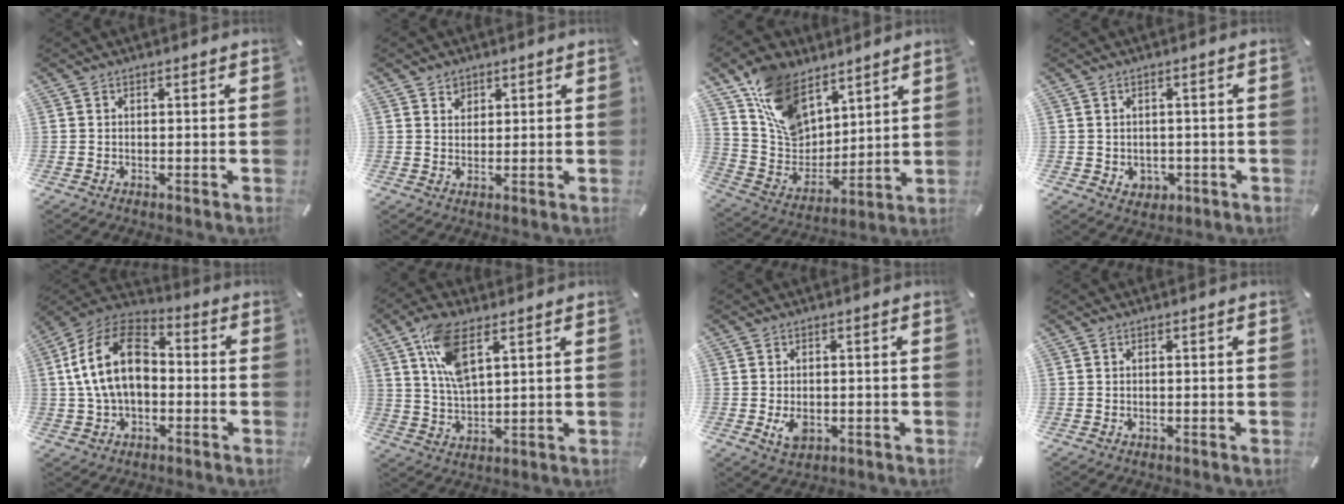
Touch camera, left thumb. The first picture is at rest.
{"total": 2.8, "force": [1.5, 2.3, 0.1], "torque": [0.009, -0.004, 0.025]}
{"total": 15.5, "force": [9.6, 10.0, 6.8], "torque": [-0.146, -0.050, 0.193]}
{"total": 3.0, "force": [-0.2, 2.9, 0.8], "torque": [-0.002, -0.003, -0.006]}
{"total": 16.5, "force": [0.2, 11.3, 12.1], "torque": [-0.271, 0.021, -0.001]}
{"total": 10.7, "force": [5.2, 4.5, 8.2], "torque": [-0.181, -0.006, 0.095]}
{"total": 3.8, "force": [-0.7, 2.6, 2.7], "torque": [-0.059, -0.007, -0.016]}
{"total": 0.0}